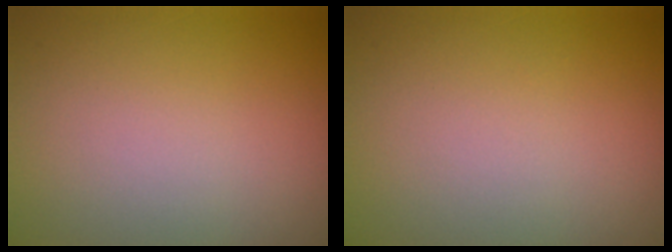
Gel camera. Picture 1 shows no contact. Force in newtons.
{"total": 0.0}